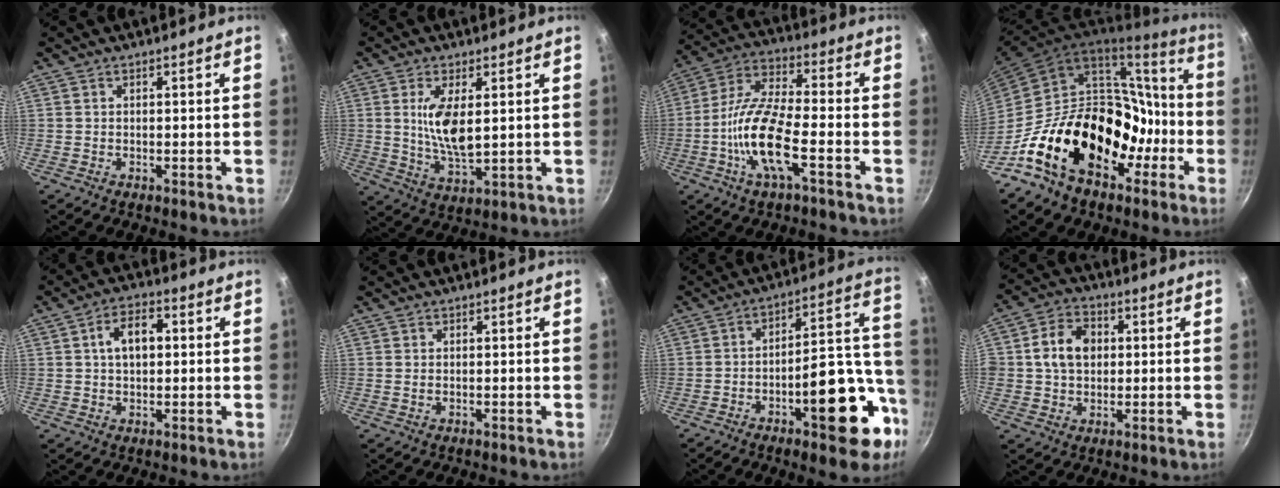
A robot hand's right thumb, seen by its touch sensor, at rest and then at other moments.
{"total": 9.2, "force": [1.7, 3.7, 8.3], "torque": [-0.153, -0.018, 0.039]}
{"total": 14.1, "force": [-4.5, 4.4, 12.6], "torque": [-0.249, 0.032, -0.103]}
{"total": 27.8, "force": [-10.2, 18.3, 18.3], "torque": [-0.279, 0.080, -0.154]}
{"total": 7.0, "force": [1.1, 4.2, 5.5], "torque": [-0.073, 0.016, 0.013]}
{"total": 0.0}
{"total": 18.8, "force": [-7.3, 7.8, 15.5], "torque": [-0.167, 0.056, -0.098]}
{"total": 8.7, "force": [1.2, 6.9, 5.2], "torque": [-0.068, 0.011, 0.012]}